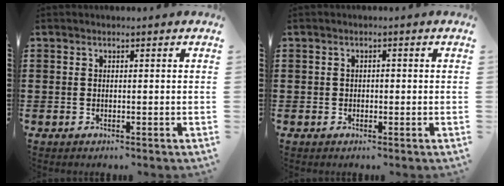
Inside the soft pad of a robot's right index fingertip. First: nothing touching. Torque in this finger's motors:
{"motor_torque": [0.11, -0.11, 0.02, 0.01]}